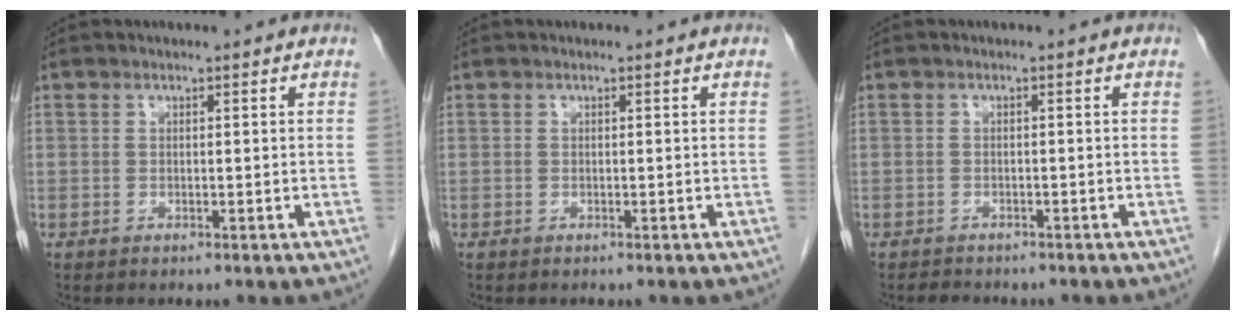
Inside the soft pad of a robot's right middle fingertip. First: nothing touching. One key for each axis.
{"total": 0.0}
{"total": 2.6, "fx": -2.3, "fy": 1.1, "fz": 0.6, "tx": -0.018, "ty": -0.004, "tz": -0.031}